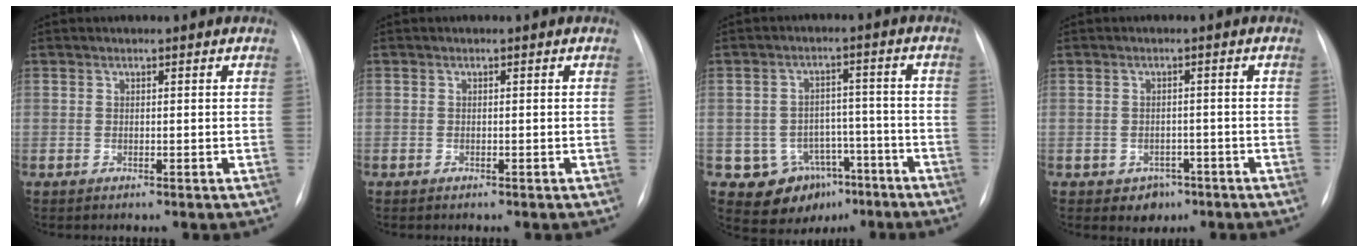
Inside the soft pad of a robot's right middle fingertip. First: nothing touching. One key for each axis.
{"total": 0.0}
{"total": 8.5, "fx": -4.4, "fy": 7.0, "fz": 2.2, "tx": -0.023, "ty": 0.027, "tz": -0.051}
{"total": 3.0, "fx": -1.7, "fy": 2.4, "fz": 0.8, "tx": -0.006, "ty": 0.011, "tz": -0.012}